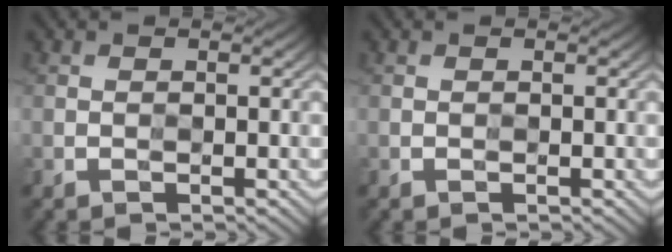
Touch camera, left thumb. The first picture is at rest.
{"total": 0.0}